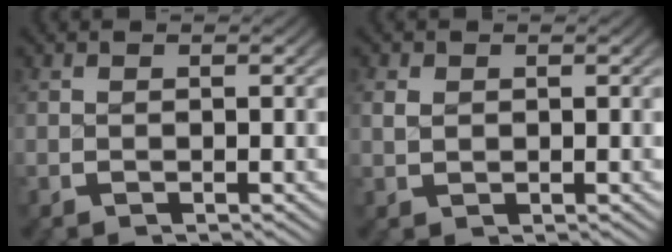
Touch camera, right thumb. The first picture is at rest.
{"total": 1.4, "force": [0.4, 1.2, 0.8], "torque": [-0.012, 0.001, 0.012]}